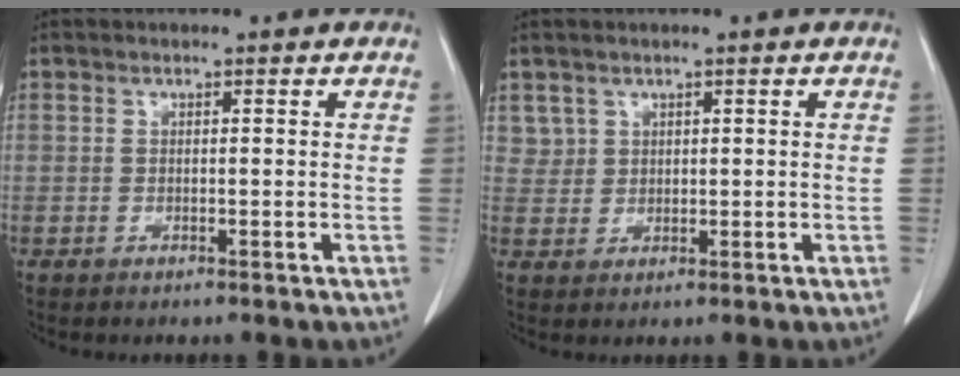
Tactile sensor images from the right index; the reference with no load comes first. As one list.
[{"total": 2.4, "force": [1.4, 1.9, -0.2], "torque": [0.018, 0.005, 0.020]}]